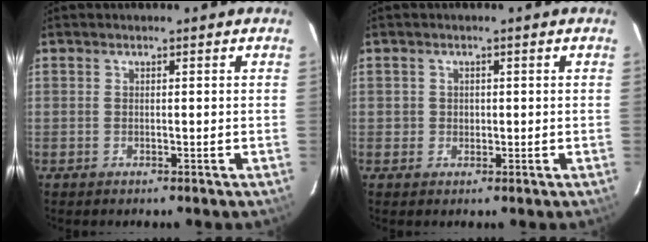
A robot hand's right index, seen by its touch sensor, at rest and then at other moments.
{"total": 1.7, "force": [-0.1, 1.7, 0.2], "torque": [-0.001, 0.001, -0.001]}